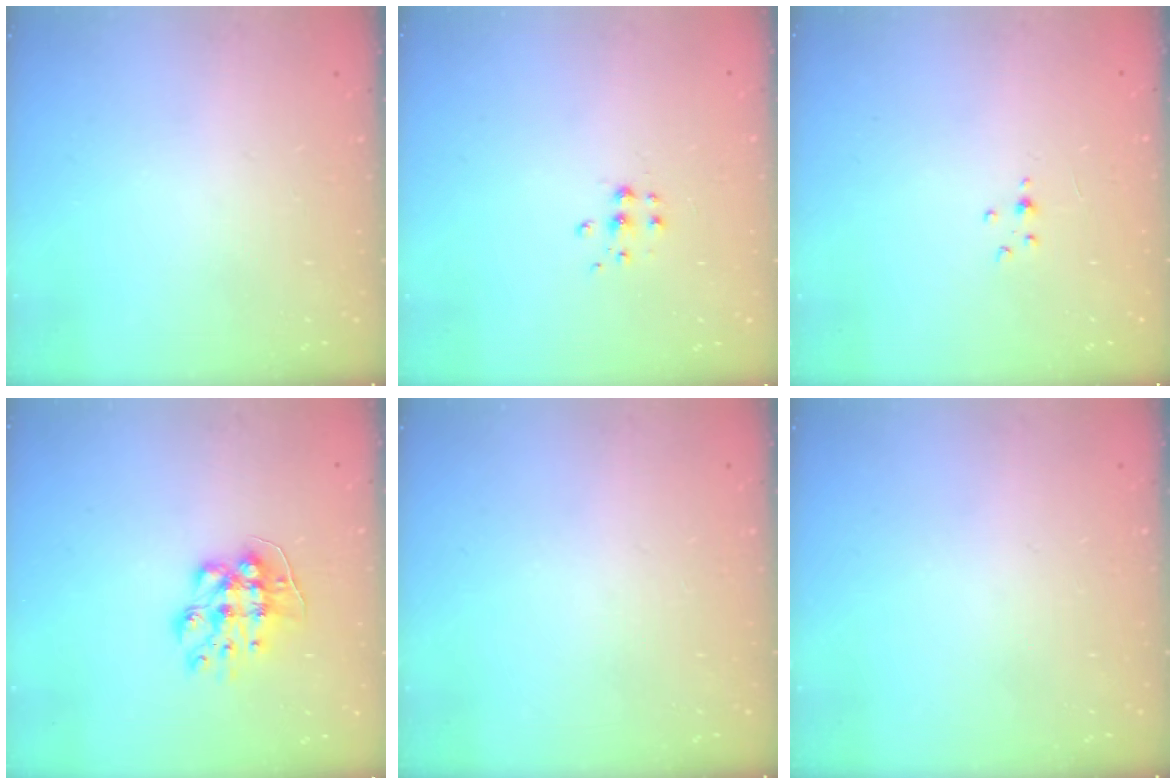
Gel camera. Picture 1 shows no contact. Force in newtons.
{"total": 5.3, "press": 5.3, "slide": 0.5}
{"total": 1.5, "press": 1.5, "slide": 0.2}
{"total": 9.4, "press": 9.4, "slide": 0.0}
{"total": 0.0}
{"total": 0.0}